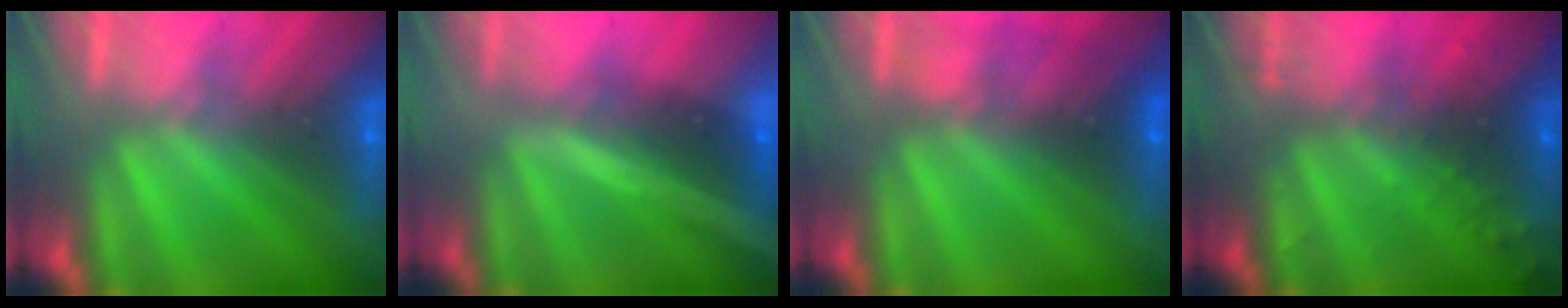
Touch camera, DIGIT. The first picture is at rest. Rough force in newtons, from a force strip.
{"total": 2.0}
{"total": 2.7}
{"total": 7.4}